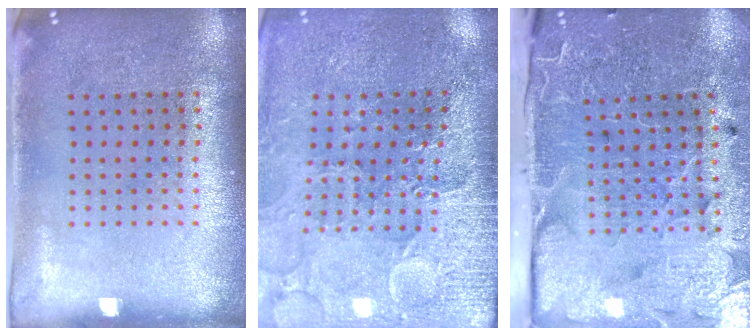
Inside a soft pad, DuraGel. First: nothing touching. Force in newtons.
{"total": 3.3, "press": 3.3, "slide": 0.4}
{"total": 3.8, "press": 3.6, "slide": 1.3}